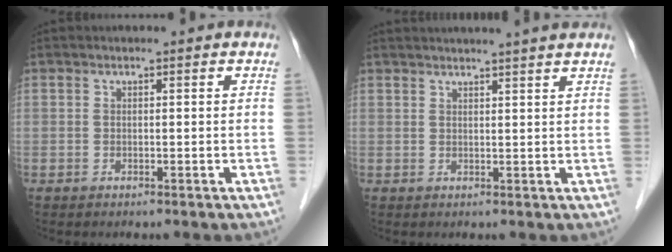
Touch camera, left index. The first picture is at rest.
{"total": 7.9, "force": [7.0, -1.0, 3.4], "torque": [-0.042, 0.022, 0.077]}